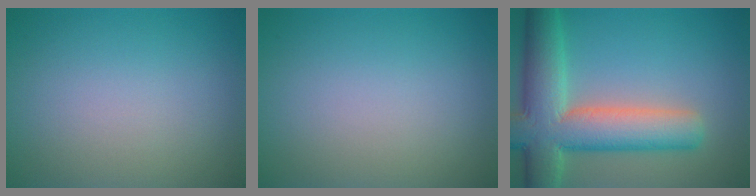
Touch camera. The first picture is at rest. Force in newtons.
{"total": 0.0}
{"total": 10.1, "press": 10.1, "slide": 0.7}